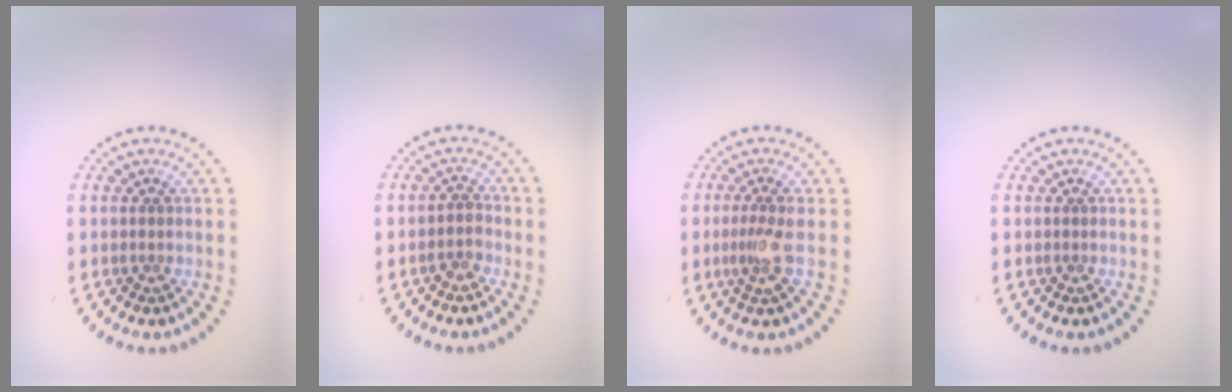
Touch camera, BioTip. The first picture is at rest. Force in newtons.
{"total": 1.6, "press": 1.2, "slide": 1.0}
{"total": 2.0, "press": 1.6, "slide": 1.3}
{"total": 0.0}